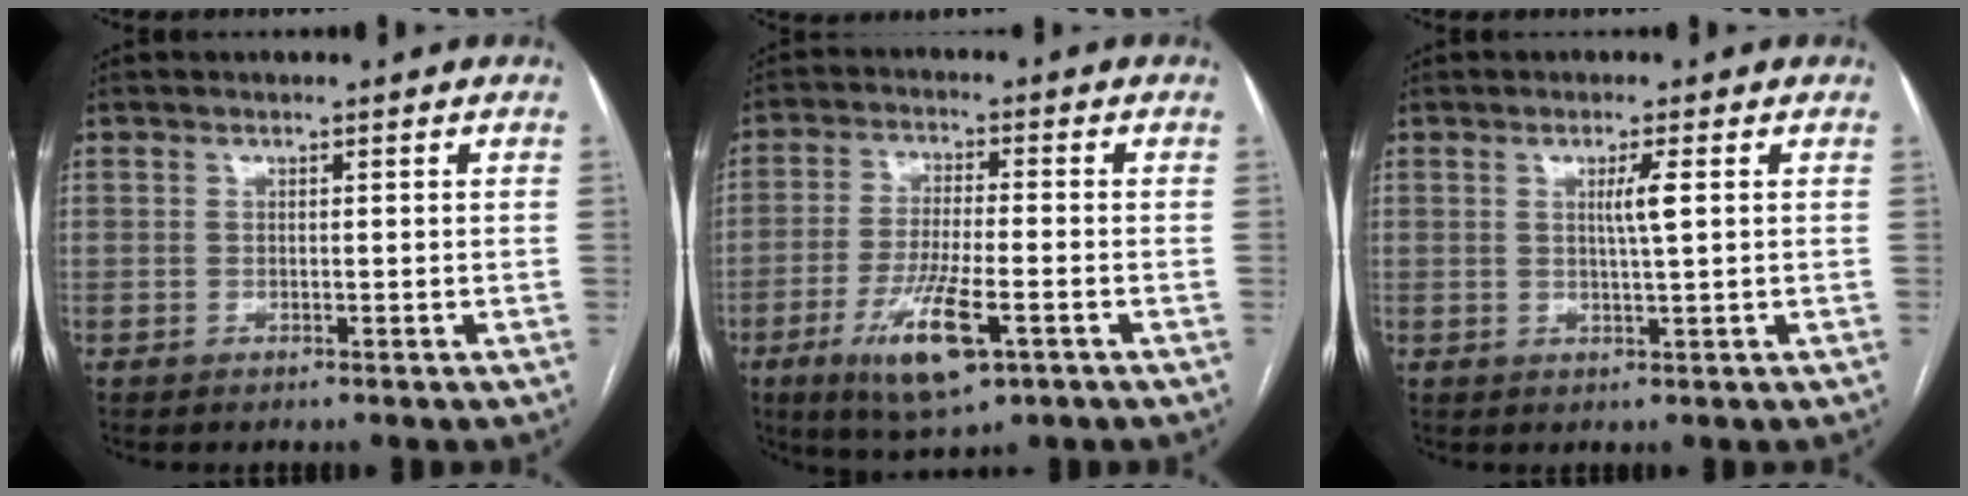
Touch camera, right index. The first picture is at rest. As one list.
[{"total": 10.9, "force": [-4.9, 2.2, 9.6], "torque": [-0.184, -0.021, -0.080]}, {"total": 2.7, "force": [0.6, -0.4, 2.6], "torque": [-0.048, -0.003, 0.011]}]